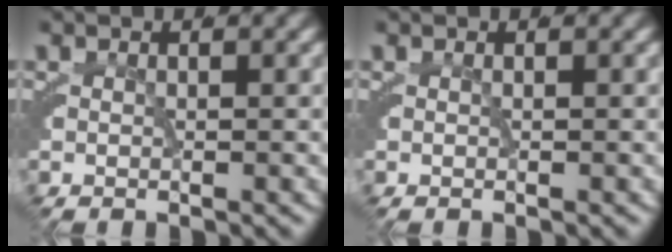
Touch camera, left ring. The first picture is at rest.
{"total": 0.0}